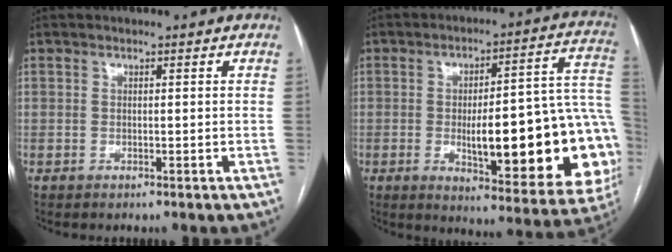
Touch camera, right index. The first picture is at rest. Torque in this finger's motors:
{"motor_torque": [1.44, -0.70, 0.54, 0.19]}